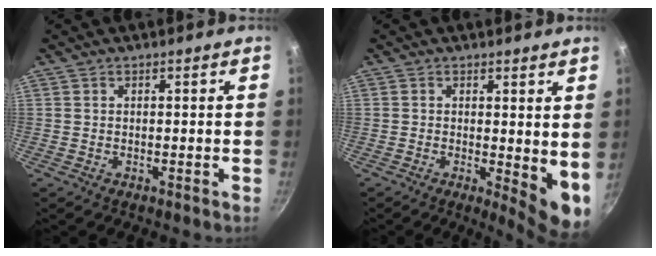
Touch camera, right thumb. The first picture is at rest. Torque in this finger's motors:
{"motor_torque": [-0.21, 0.92, -0.04, -0.12, 0.09]}